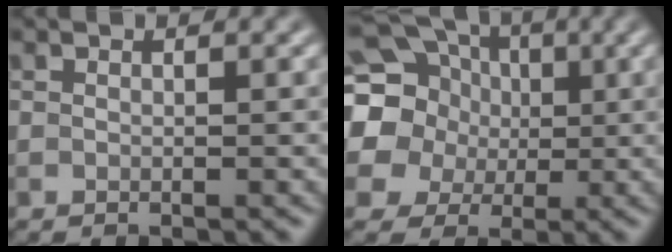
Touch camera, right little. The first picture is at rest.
{"total": 18.0, "force": [3.6, 16.4, 6.3], "torque": [-0.175, 0.015, 0.037]}